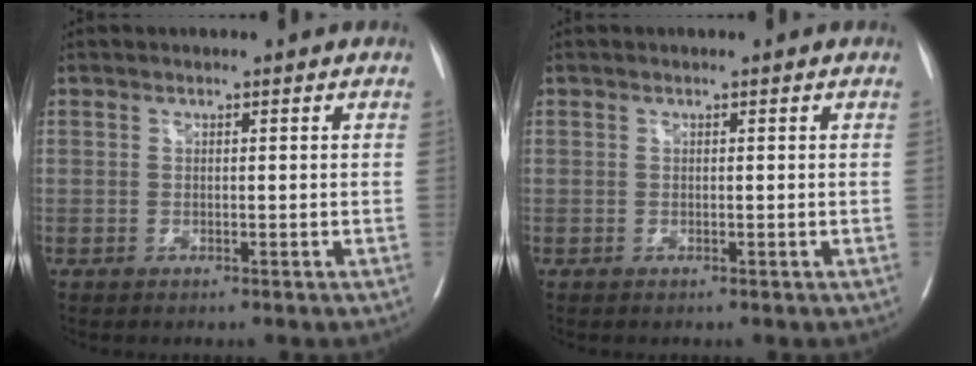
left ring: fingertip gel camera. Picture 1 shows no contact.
{"total": 0.0}